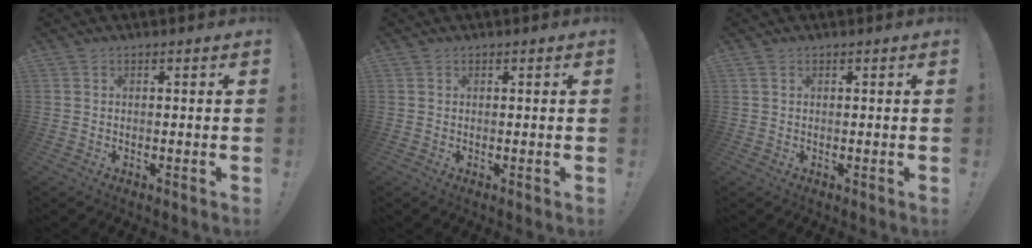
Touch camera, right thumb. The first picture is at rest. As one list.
[{"total": 0.0}, {"total": 0.5, "force": [0.3, 0.3, 0.2], "torque": [-0.003, 0.000, 0.007]}]